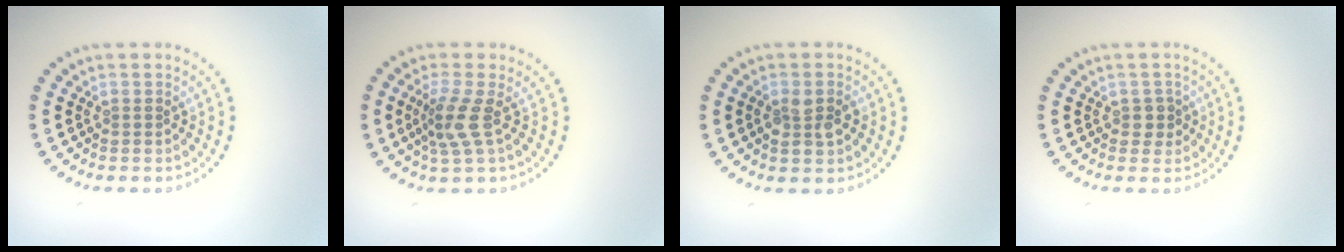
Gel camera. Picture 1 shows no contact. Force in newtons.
{"total": 2.8, "press": 2.1, "slide": 1.8}
{"total": 2.5, "press": 2.4, "slide": 0.5}
{"total": 1.4, "press": 1.3, "slide": 0.7}